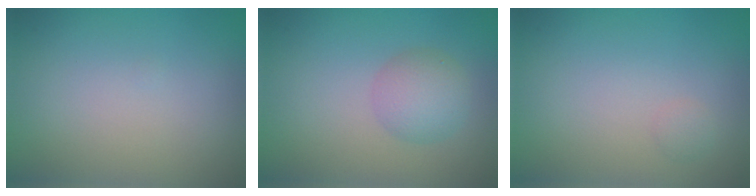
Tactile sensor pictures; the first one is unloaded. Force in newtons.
{"total": 3.0, "press": 3.0, "slide": 0.1}
{"total": 0.6, "press": 0.6, "slide": 0.0}